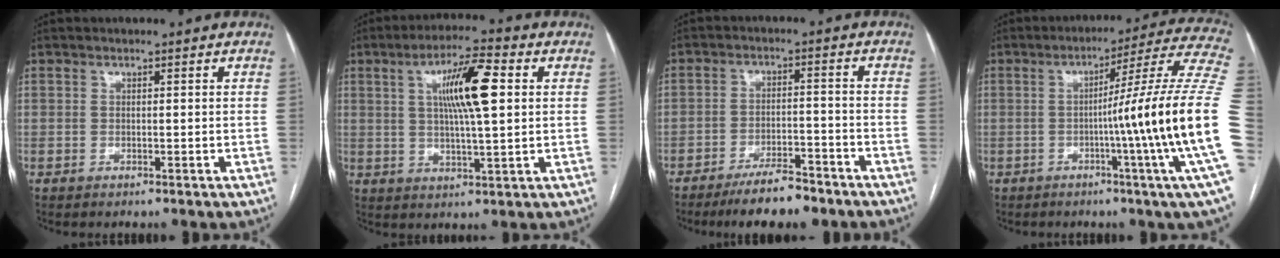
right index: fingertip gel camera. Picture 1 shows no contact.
{"total": 10.5, "force": [2.5, 1.3, 10.1], "torque": [-0.179, 0.011, 0.041]}
{"total": 8.4, "force": [-6.8, 1.8, 4.6], "torque": [-0.071, -0.007, -0.115]}
{"total": 20.5, "force": [-3.4, -3.5, 19.9], "torque": [-0.210, 0.007, -0.067]}